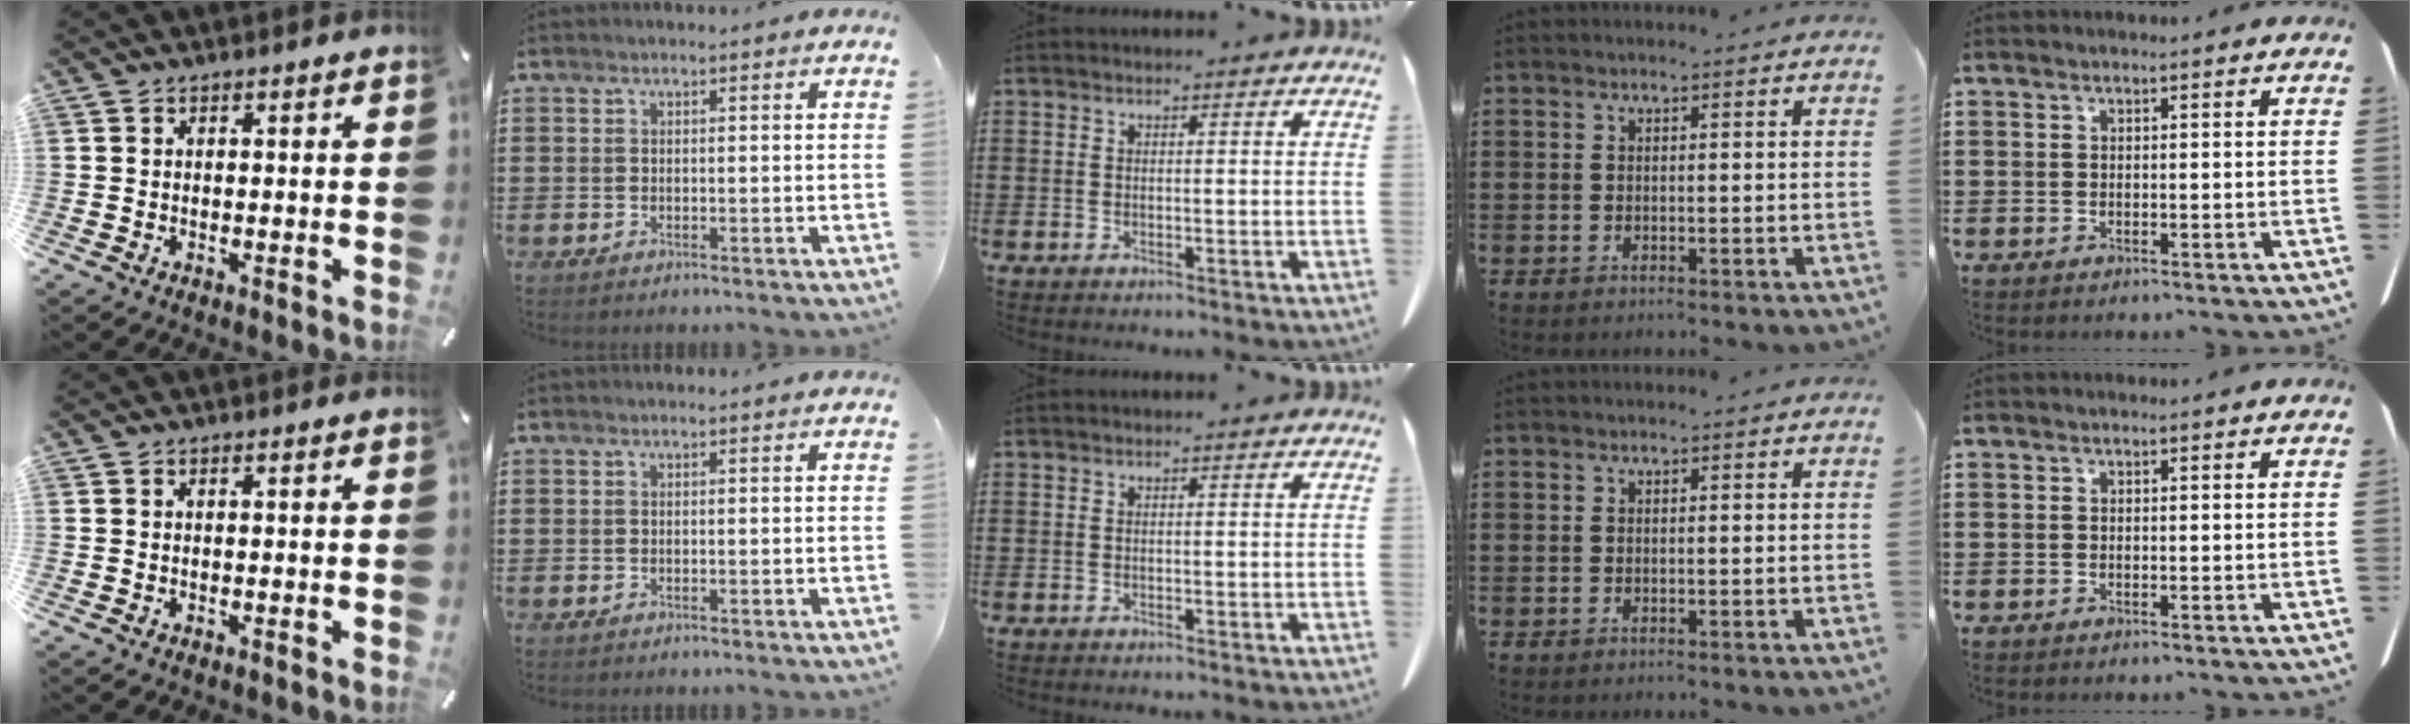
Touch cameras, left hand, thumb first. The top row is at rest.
{}